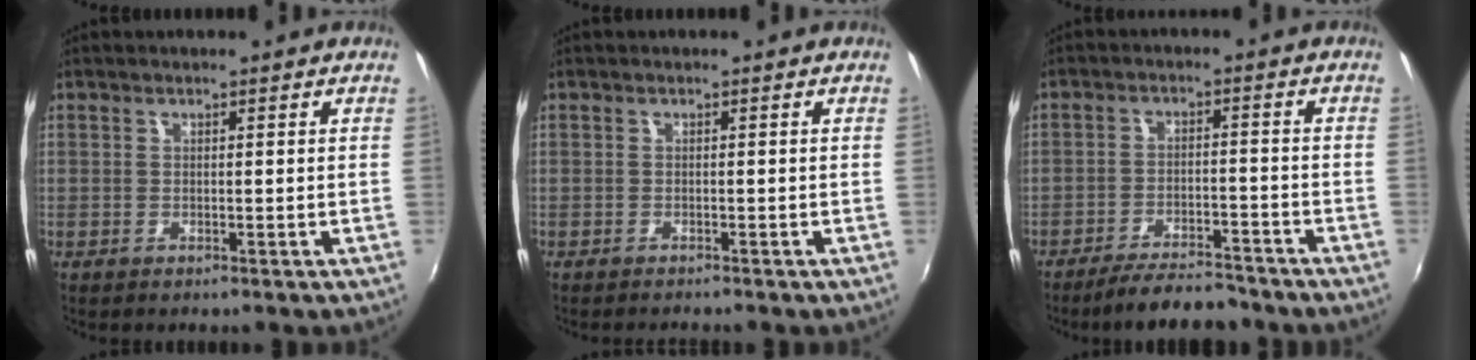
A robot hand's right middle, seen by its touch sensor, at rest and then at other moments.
{"total": 1.4, "force": [-1.4, 0.1, 0.4], "torque": [-0.008, -0.011, -0.023]}
{"total": 9.2, "force": [-8.1, 2.1, 3.8], "torque": [-0.091, 0.003, -0.119]}